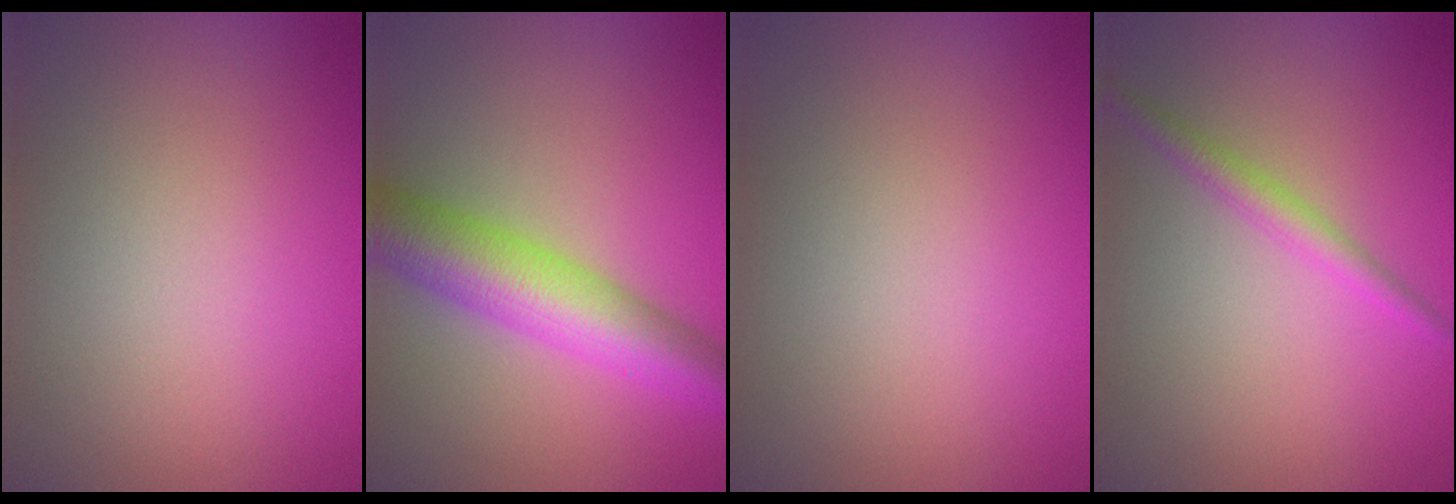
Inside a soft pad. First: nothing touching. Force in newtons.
{"total": 7.9, "press": 7.9, "slide": 0.2}
{"total": 0.0}
{"total": 2.0, "press": 2.0, "slide": 0.0}